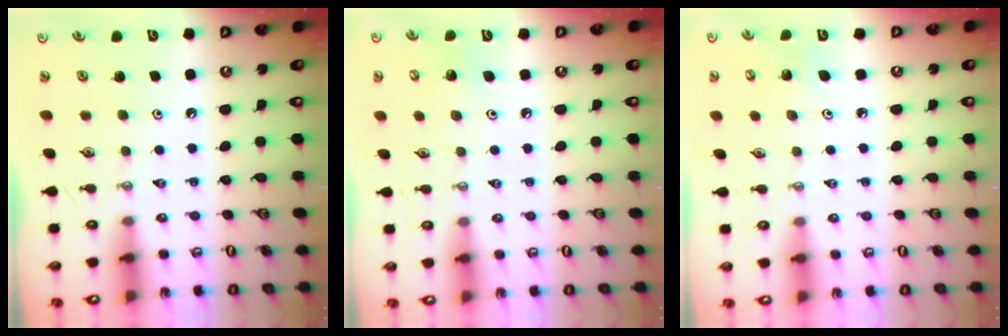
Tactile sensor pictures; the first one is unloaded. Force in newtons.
{"total": 4.6, "press": 4.5, "slide": 0.3}
{"total": 4.5, "press": 4.3, "slide": 1.2}